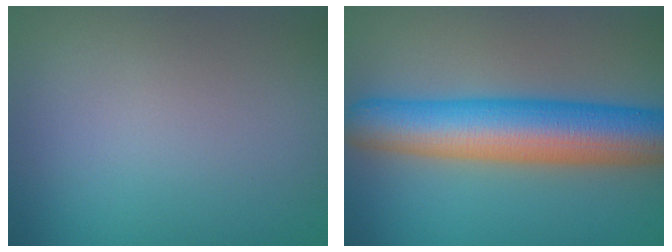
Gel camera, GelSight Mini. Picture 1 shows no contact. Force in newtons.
{"total": 9.9, "press": 9.9, "slide": 0.1}